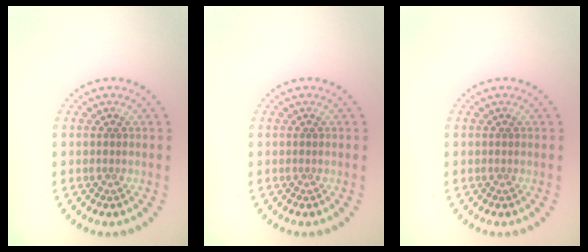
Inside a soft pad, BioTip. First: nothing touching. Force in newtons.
{"total": 0.0}
{"total": 0.0}